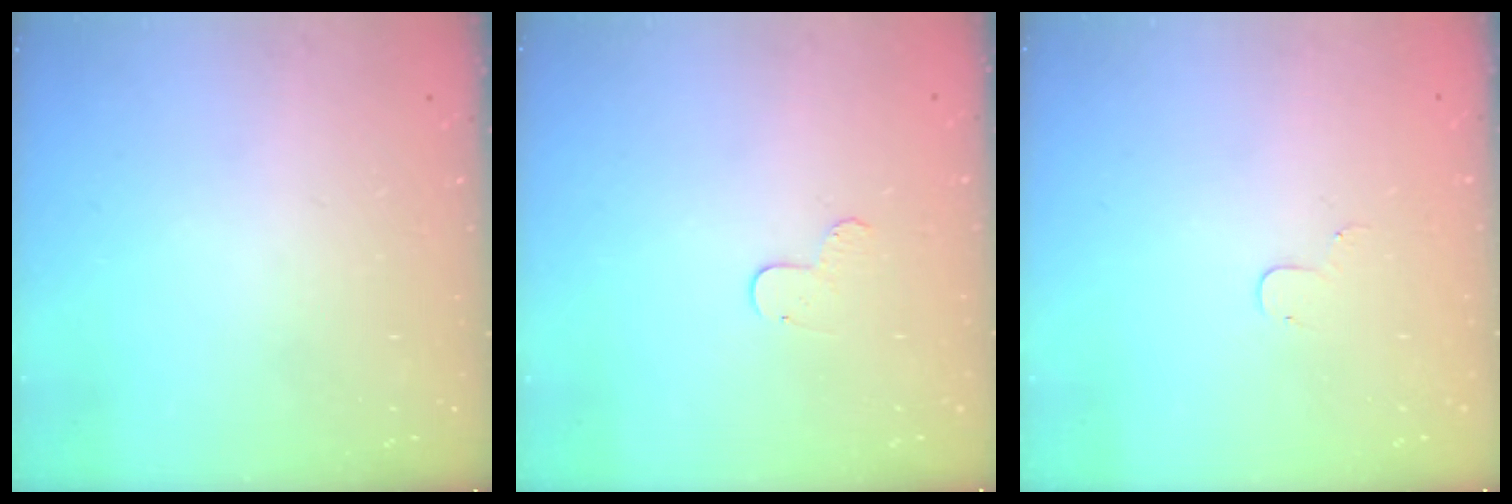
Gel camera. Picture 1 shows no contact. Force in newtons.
{"total": 5.3, "press": 5.3, "slide": 0.6}
{"total": 3.3, "press": 3.3, "slide": 0.3}